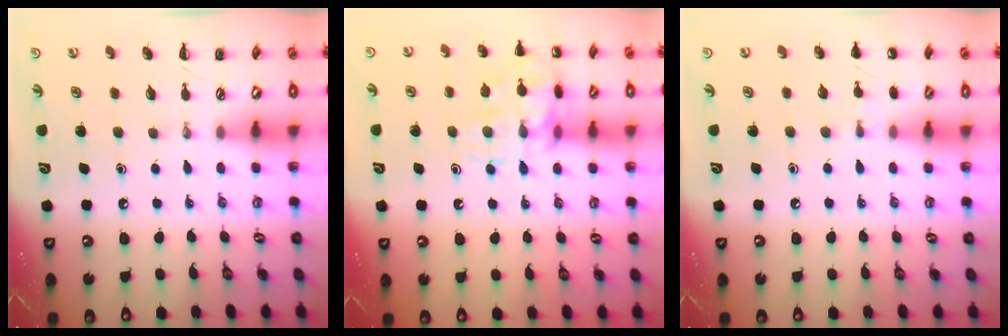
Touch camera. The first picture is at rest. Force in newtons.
{"total": 14.1, "press": 14.1, "slide": 1.1}
{"total": 4.7, "press": 4.5, "slide": 1.4}